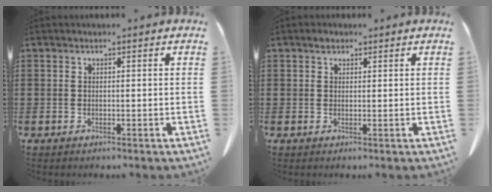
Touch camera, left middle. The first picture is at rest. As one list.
[{"total": 1.2, "force": [0.8, 0.7, 0.4], "torque": [-0.004, 0.001, 0.014]}]